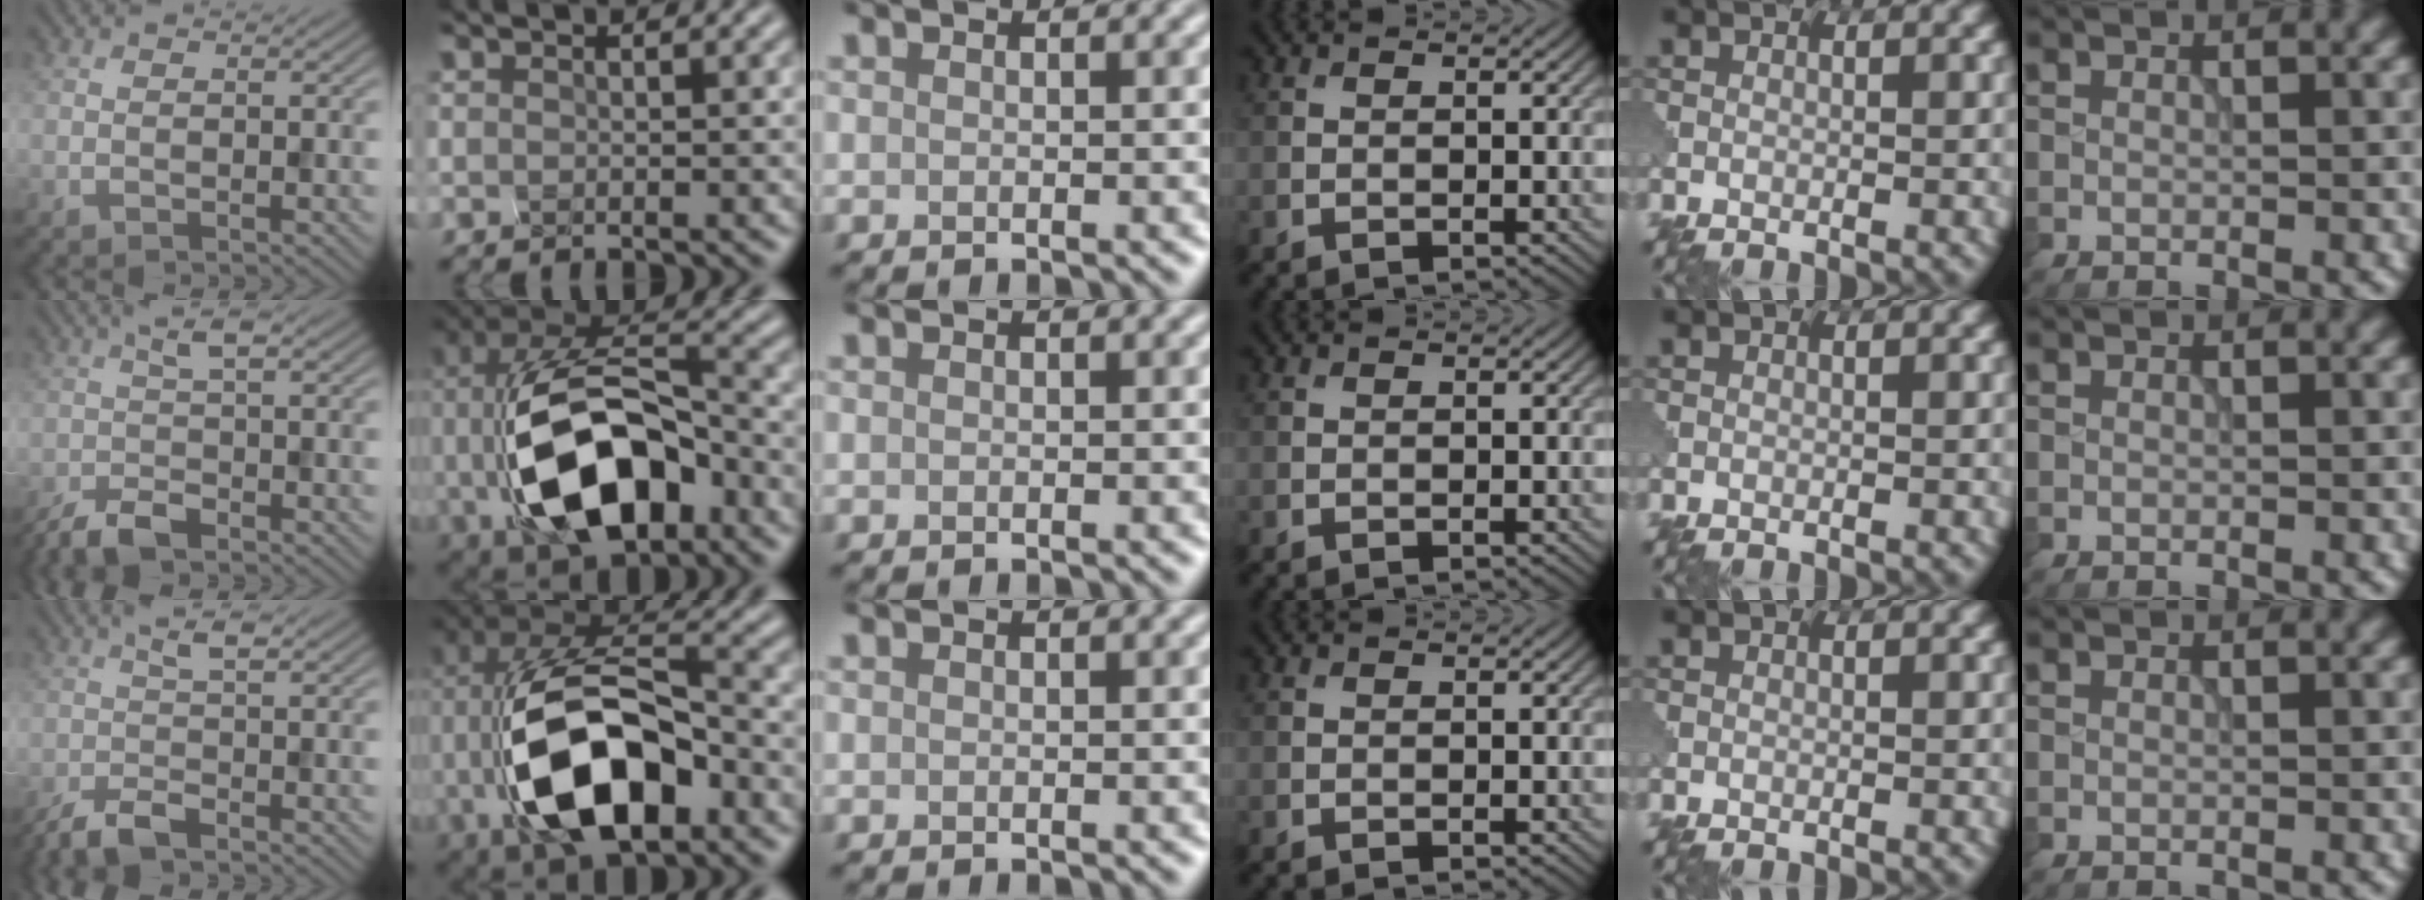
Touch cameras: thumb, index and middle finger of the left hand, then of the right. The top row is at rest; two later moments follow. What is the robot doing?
{"motion": "squeeze", "object": "hand grip exerciser"}